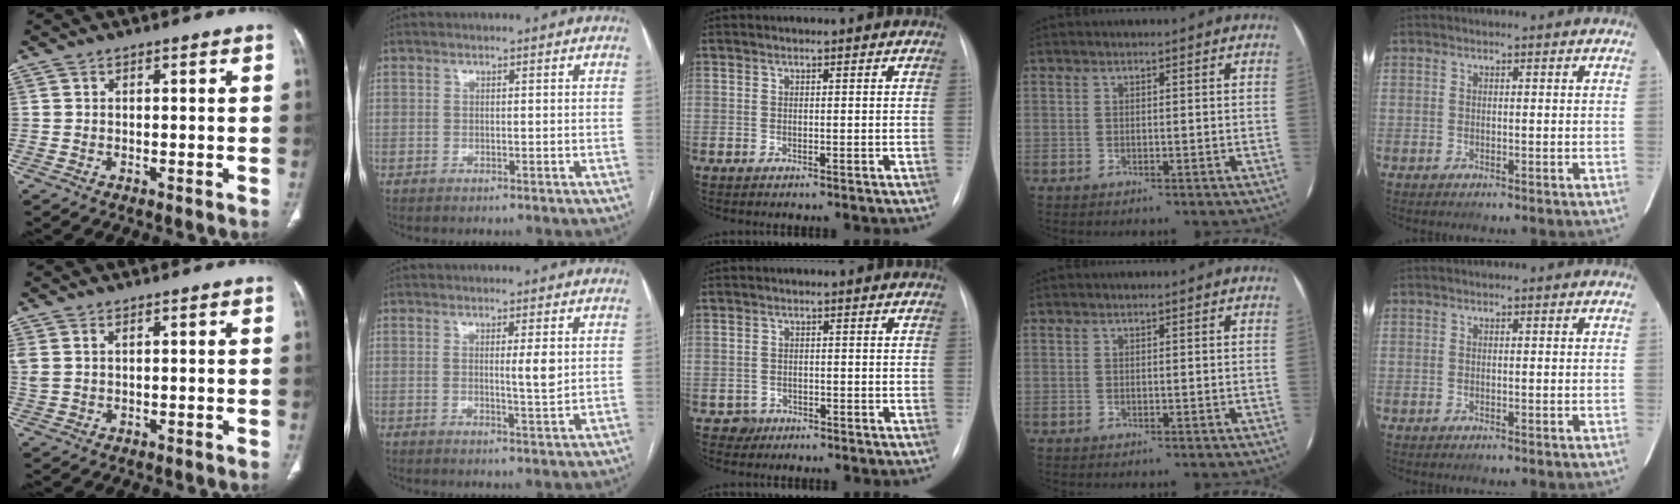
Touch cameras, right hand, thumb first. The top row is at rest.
{"thumb": {"total": 3.5, "force": [1.1, 2.1, 2.5], "torque": [-0.078, 0.013, 0.032]}, "index": {"total": 3.1, "force": [0.7, 0.2, 3.0], "torque": [-0.048, -0.005, 0.010]}, "middle": {"total": 1.9, "force": [-1.2, 1.4, -0.4], "torque": [0.008, 0.008, -0.022]}}